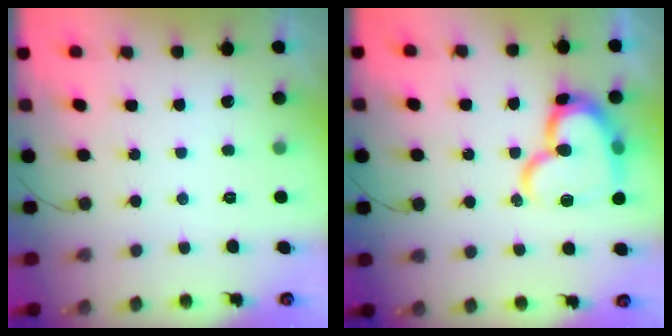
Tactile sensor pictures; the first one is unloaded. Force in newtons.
{"total": 18.3, "press": 18.3, "slide": 0.9}